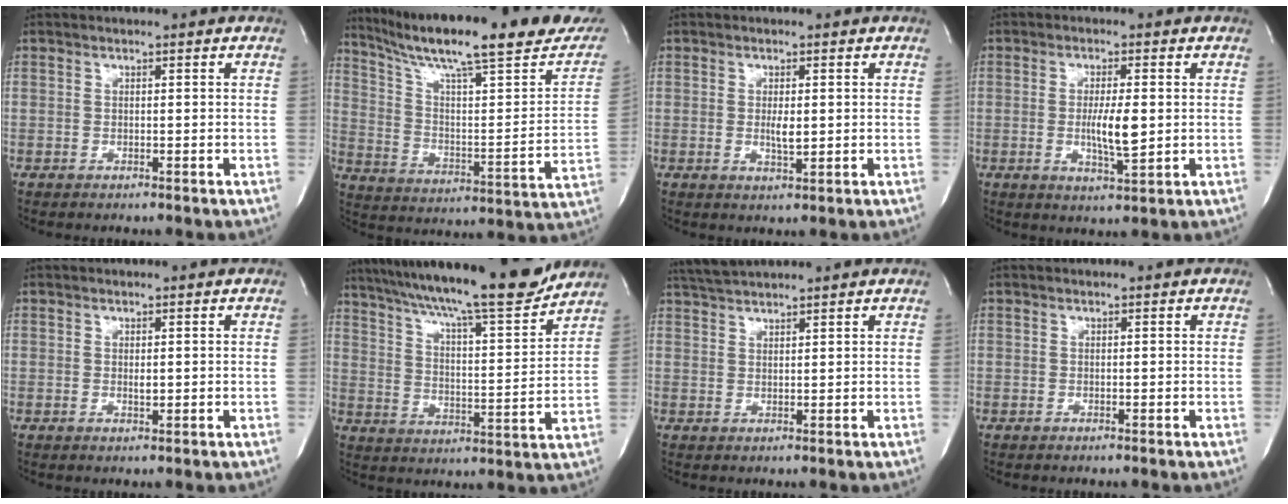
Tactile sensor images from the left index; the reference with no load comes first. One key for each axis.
{"total": 28.6, "fx": 23.3, "fy": 2.9, "fz": 16.3, "tx": -0.261, "ty": -0.046, "tz": 0.322}
{"total": 2.3, "fx": 0.2, "fy": 0.5, "fz": 2.2, "tx": -0.044, "ty": -0.006, "tz": 0.007}
{"total": 5.5, "fx": -0.2, "fy": 1.0, "fz": 5.4, "tx": -0.100, "ty": -0.009, "tz": -0.003}
{"total": 1.0, "fx": 0.1, "fy": 0.4, "fz": 0.9, "tx": -0.017, "ty": -0.003, "tz": 0.004}
{"total": 21.1, "fx": 18.3, "fy": 1.1, "fz": 10.4, "tx": -0.178, "ty": -0.009, "tz": 0.273}
{"total": 4.7, "fx": 4.4, "fy": -0.4, "fz": 1.3, "tx": -0.031, "ty": 0.026, "tz": 0.086}
{"total": 0.0}